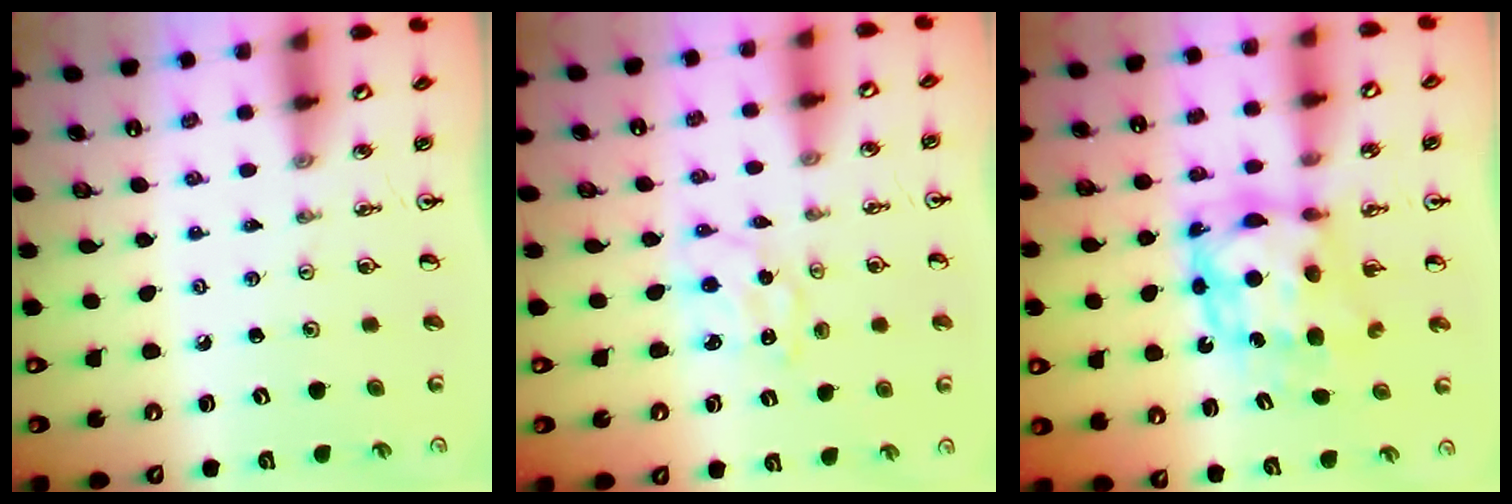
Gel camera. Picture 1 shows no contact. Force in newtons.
{"total": 1.7, "press": 1.7, "slide": 0.3}
{"total": 9.0, "press": 9.0, "slide": 0.4}